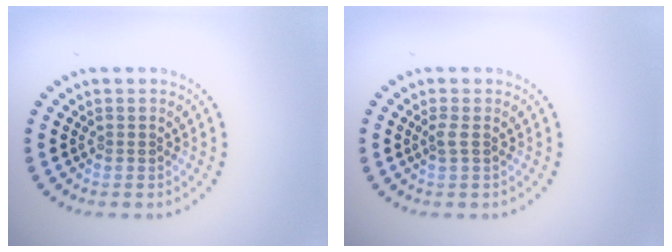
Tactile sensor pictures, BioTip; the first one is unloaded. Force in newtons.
{"total": 0.9, "press": 0.7, "slide": 0.6}